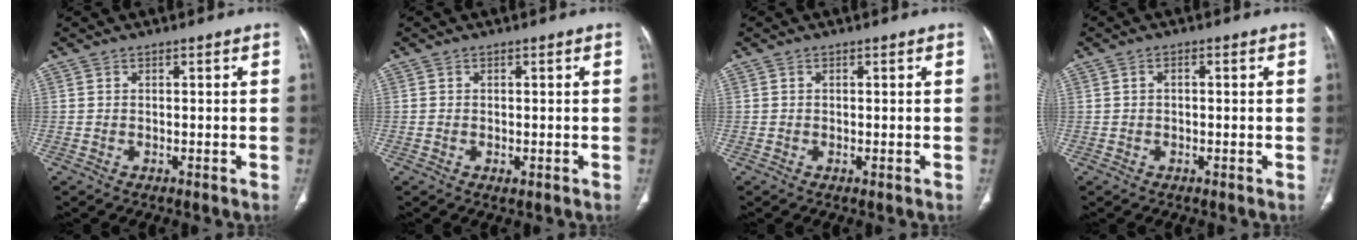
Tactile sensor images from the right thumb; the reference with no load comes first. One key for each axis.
{"total": 0.9, "fx": -0.3, "fy": 0.6, "fz": 0.7, "tx": -0.014, "ty": -0.002, "tz": -0.002}
{"total": 0.9, "fx": -0.2, "fy": 0.6, "fz": 0.7, "tx": -0.016, "ty": 0.002, "tz": 0.001}
{"total": 1.0, "fx": 0.0, "fy": 0.6, "fz": 0.8, "tx": -0.012, "ty": 0.005, "tz": -0.002}